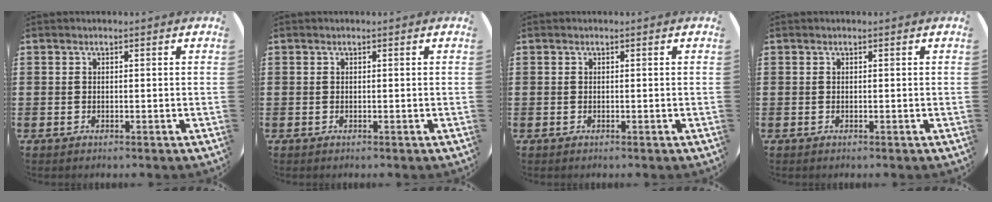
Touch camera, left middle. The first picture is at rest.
{"total": 0.0}
{"total": 0.0}
{"total": 0.0}